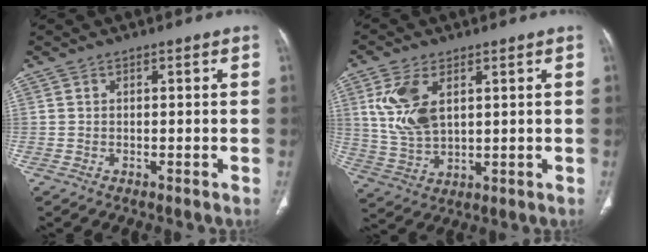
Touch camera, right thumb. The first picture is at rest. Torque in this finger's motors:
{"motor_torque": [0.15, 0.28, 0.79, 0.91, 0.15]}